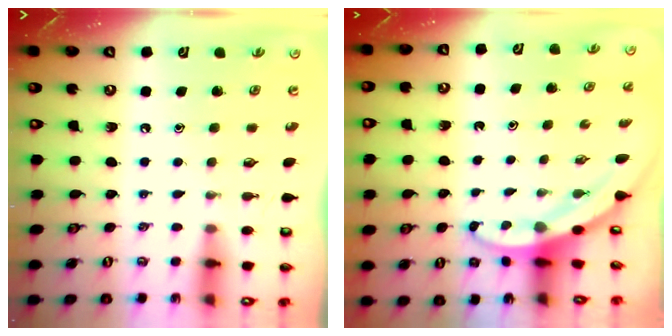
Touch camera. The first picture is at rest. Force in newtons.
{"total": 3.4, "press": 3.4, "slide": 0.2}